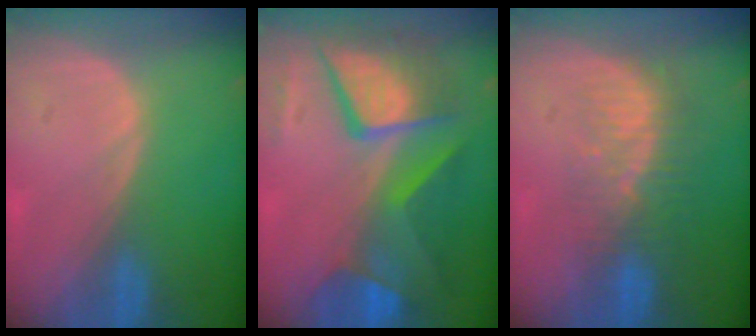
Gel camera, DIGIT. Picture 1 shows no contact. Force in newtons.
{"total": 11.3, "press": 11.3, "slide": 1.2}
{"total": 8.2, "press": 7.2, "slide": 3.8}